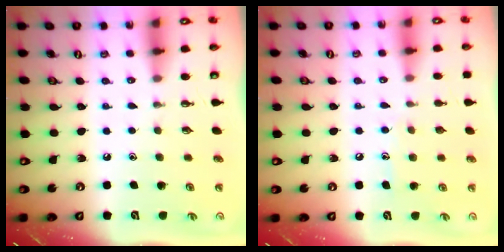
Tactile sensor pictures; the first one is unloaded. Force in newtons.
{"total": 6.1, "press": 6.1, "slide": 0.3}